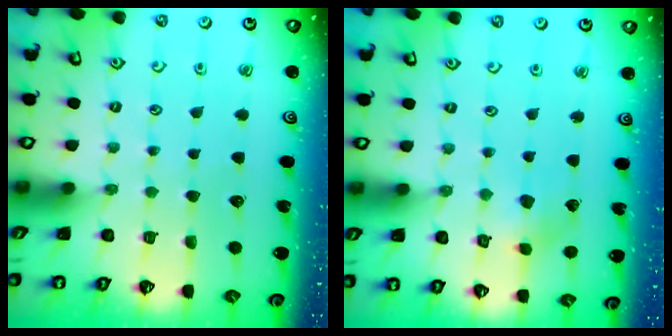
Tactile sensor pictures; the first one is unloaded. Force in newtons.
{"total": 3.5, "press": 3.5, "slide": 0.4}